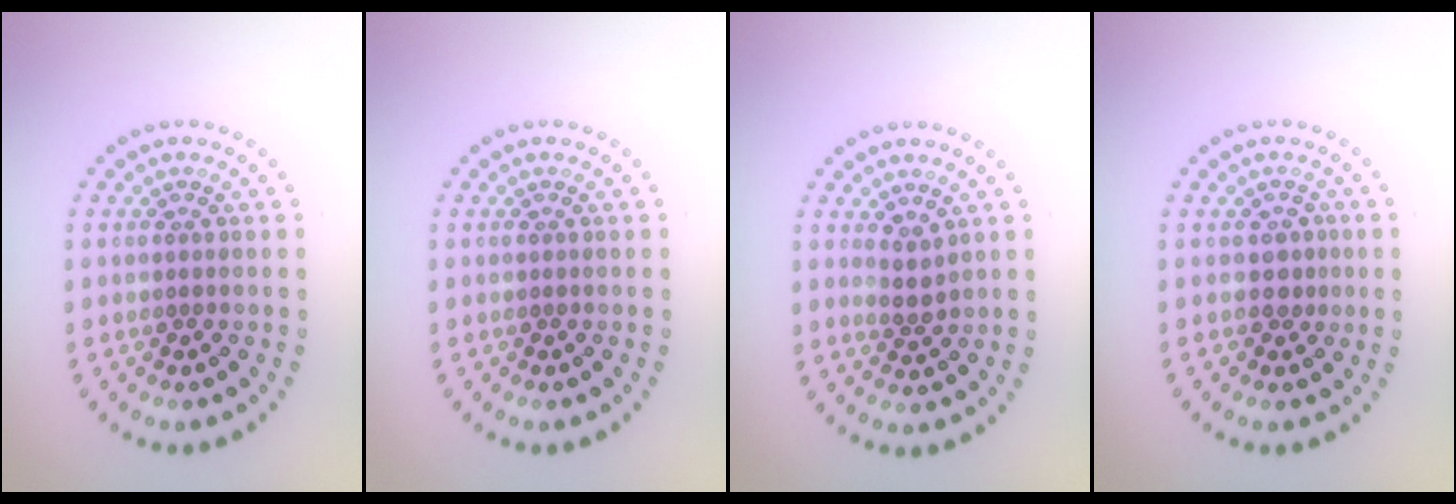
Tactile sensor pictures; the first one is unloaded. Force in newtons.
{"total": 0.0}
{"total": 1.6, "press": 1.3, "slide": 0.9}
{"total": 1.5, "press": 1.2, "slide": 0.9}